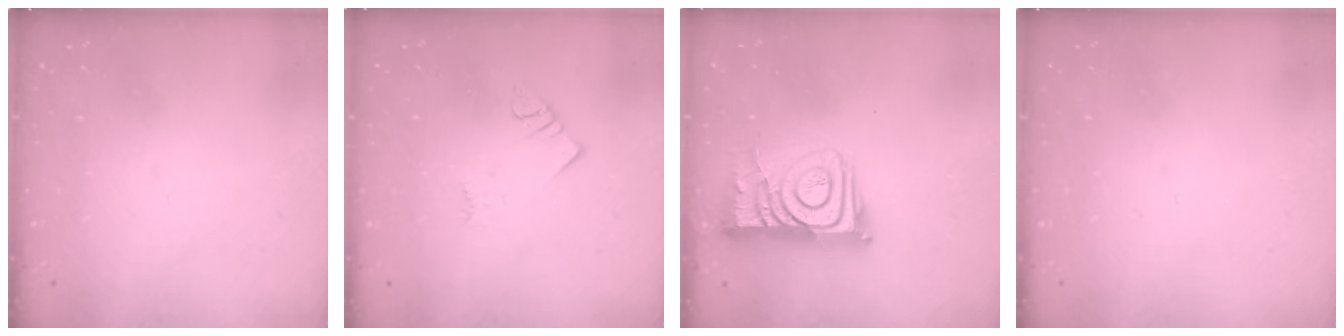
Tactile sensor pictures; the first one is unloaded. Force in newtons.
{"total": 2.0, "press": 2.0, "slide": 0.4}
{"total": 10.9, "press": 10.9, "slide": 1.1}
{"total": 0.0}